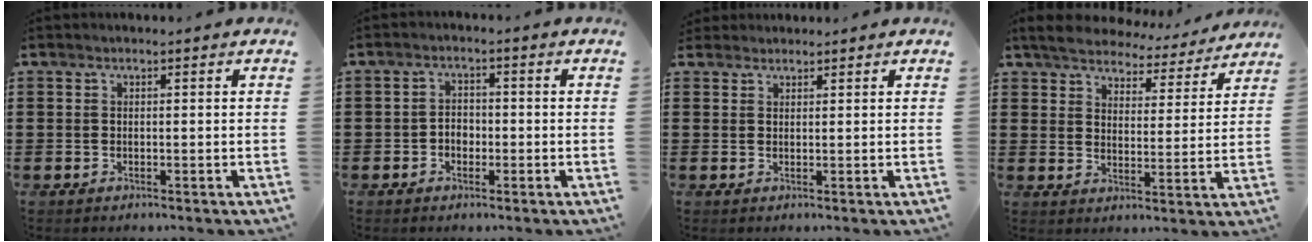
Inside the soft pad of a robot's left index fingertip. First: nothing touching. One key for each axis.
{"total": 2.1, "fx": -0.8, "fy": 1.6, "fz": 1.2, "tx": -0.025, "ty": 0.004, "tz": -0.019}
{"total": 1.3, "fx": 1.3, "fy": 0.4, "fz": -0.1, "tx": -0.003, "ty": 0.002, "tz": 0.026}
{"total": 5.3, "fx": 5.2, "fy": 0.5, "fz": 0.8, "tx": -0.045, "ty": -0.036, "tz": 0.090}